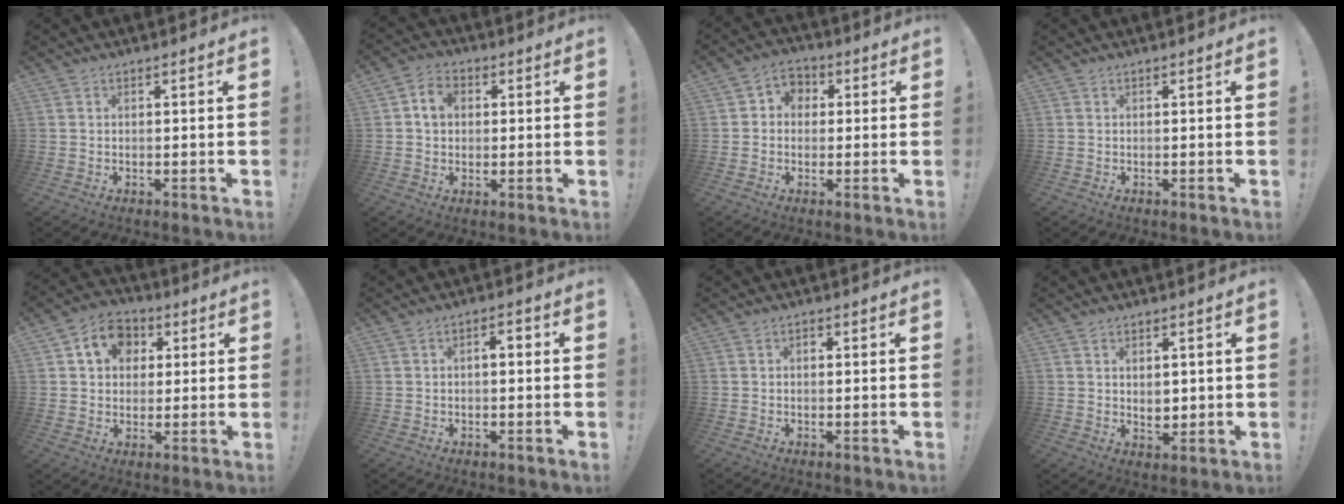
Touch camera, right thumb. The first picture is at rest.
{"total": 6.1, "force": [1.3, 4.9, 3.3], "torque": [-0.048, 0.005, 0.024]}
{"total": 5.2, "force": [-0.3, 4.7, 2.2], "torque": [-0.029, 0.012, -0.003]}
{"total": 0.0}
{"total": 10.3, "force": [3.4, 8.5, 4.8], "torque": [-0.068, -0.005, 0.066]}
{"total": 3.0, "force": [-0.3, 1.4, 2.6], "torque": [-0.035, 0.007, -0.011]}
{"total": 0.7, "force": [-0.3, 0.6, 0.3], "torque": [-0.003, 0.002, -0.007]}
{"total": 3.7, "force": [0.9, 2.6, 2.4], "torque": [-0.019, -0.008, 0.012]}